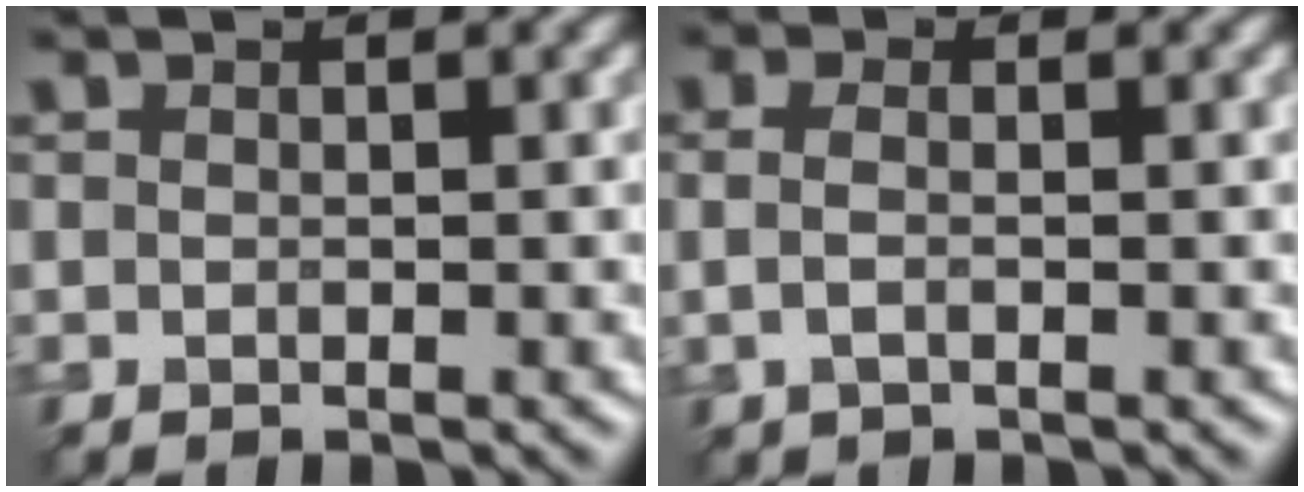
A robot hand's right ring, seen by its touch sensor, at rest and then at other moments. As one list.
[{"total": 1.7, "force": [-0.1, 0.8, 1.5], "torque": [-0.046, 0.001, -0.006]}]